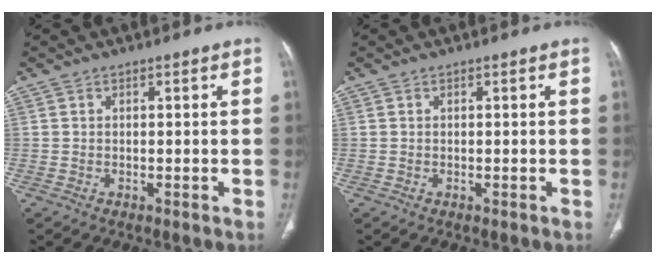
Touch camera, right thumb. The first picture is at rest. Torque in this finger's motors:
{"motor_torque": [0.00, 0.00, -0.22, 0.22, 0.00]}